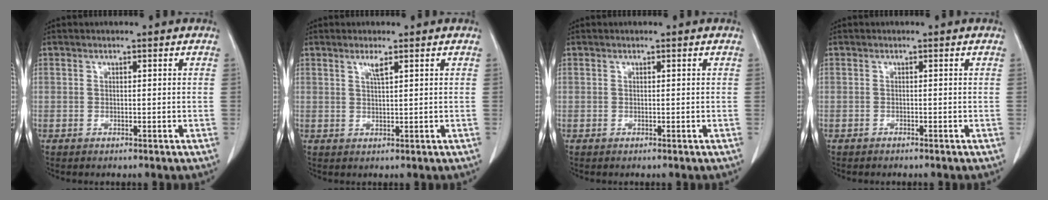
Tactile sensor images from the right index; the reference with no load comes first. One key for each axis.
{"total": 1.7, "fx": 1.0, "fy": -0.1, "fz": 1.4, "tx": -0.029, "ty": 0.000, "tz": 0.020}
{"total": 0.0}
{"total": 0.5, "fx": -0.5, "fy": 0.1, "fz": 0.1, "tx": -0.008, "ty": -0.002, "tz": -0.009}